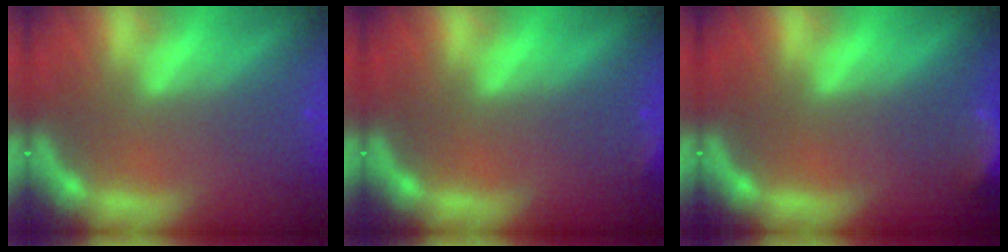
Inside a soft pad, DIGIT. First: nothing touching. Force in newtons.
{"total": 0.9}
{"total": 3.9}